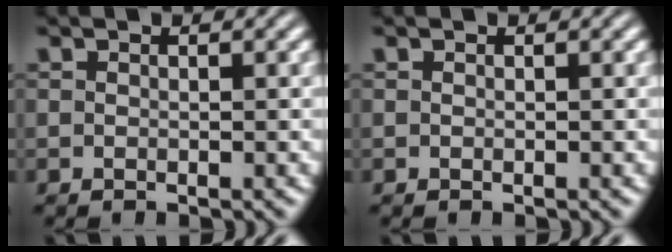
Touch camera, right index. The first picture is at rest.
{"total": 0.0}